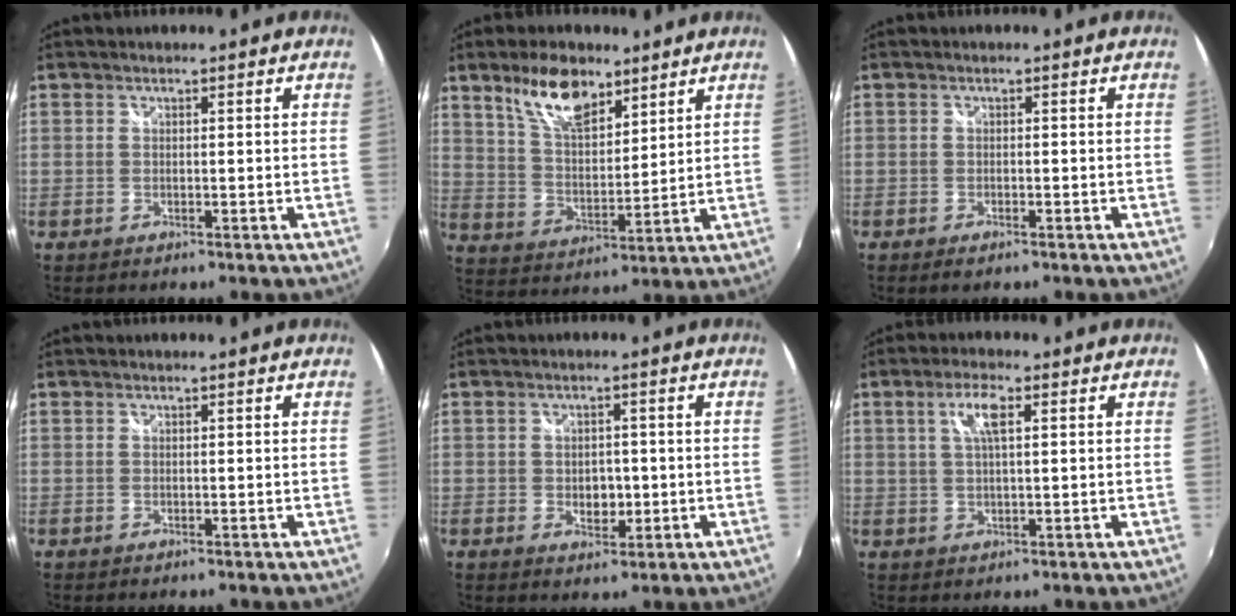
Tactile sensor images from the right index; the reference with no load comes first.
{"total": 11.5, "force": [7.6, 5.0, 6.9], "torque": [-0.122, 0.008, 0.144]}
{"total": 1.6, "force": [-1.2, 0.5, 0.9], "torque": [-0.019, -0.005, -0.022]}
{"total": 0.0}
{"total": 4.0, "force": [-0.7, 2.9, 2.6], "torque": [-0.041, -0.002, -0.008]}
{"total": 4.6, "force": [1.6, 1.3, 4.2], "torque": [-0.080, 0.006, 0.029]}